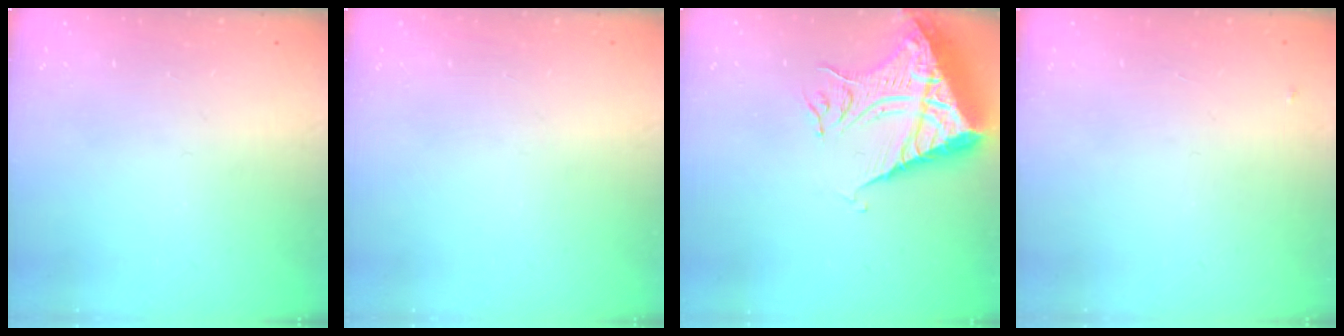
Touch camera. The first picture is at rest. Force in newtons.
{"total": 0.0}
{"total": 12.5, "press": 12.5, "slide": 1.2}
{"total": 2.8, "press": 2.8, "slide": 0.4}